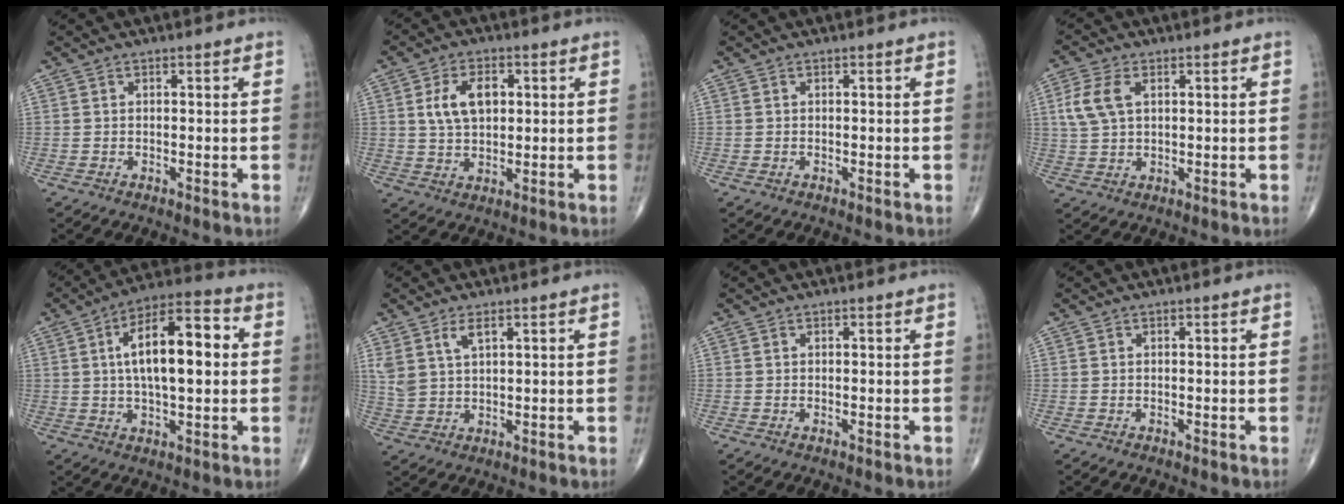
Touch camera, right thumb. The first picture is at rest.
{"total": 8.1, "force": [1.9, 4.9, 6.1], "torque": [-0.098, -0.001, 0.036]}
{"total": 0.0}
{"total": 6.6, "force": [2.0, 3.9, 5.0], "torque": [-0.113, 0.006, 0.041]}
{"total": 15.9, "force": [2.1, 6.5, 14.4], "torque": [-0.224, 0.023, 0.028]}
{"total": 4.8, "force": [2.7, 2.1, 3.4], "torque": [-0.070, -0.010, 0.061]}
{"total": 0.0}
{"total": 0.0}